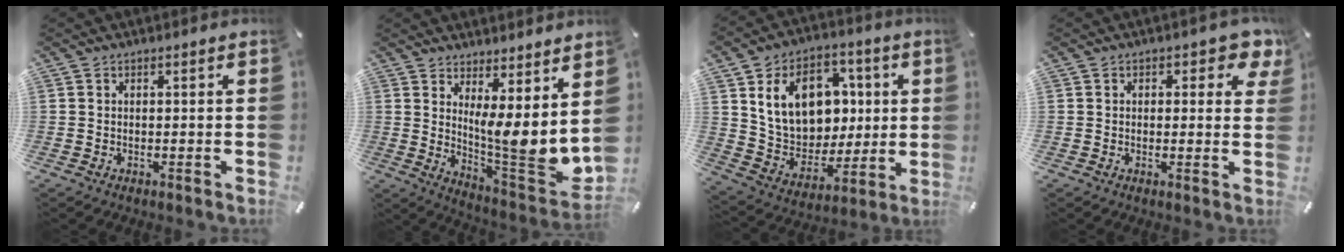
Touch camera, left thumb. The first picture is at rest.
{"total": 10.4, "force": [2.9, 1.9, 9.8], "torque": [-0.133, -0.063, 0.055]}
{"total": 17.7, "force": [4.4, 14.0, 9.9], "torque": [-0.171, -0.005, 0.091]}
{"total": 4.1, "force": [1.8, 2.6, 2.5], "torque": [-0.019, -0.001, 0.024]}